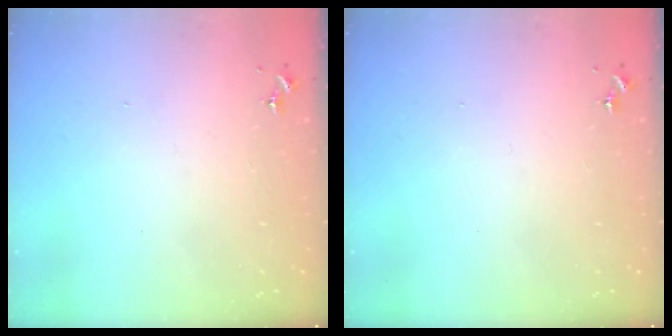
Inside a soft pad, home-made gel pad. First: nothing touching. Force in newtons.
{"total": 0.0}